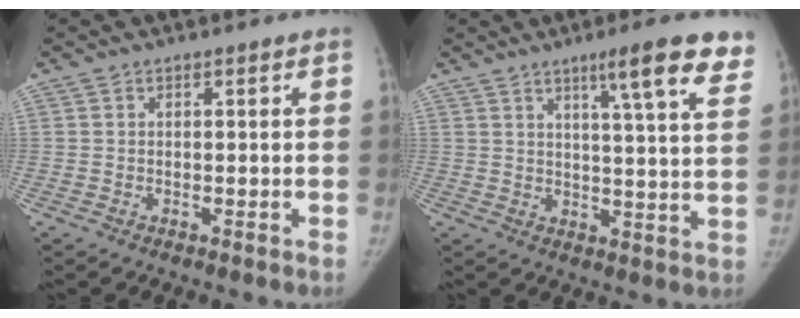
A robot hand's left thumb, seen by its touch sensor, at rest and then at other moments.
{"total": 12.5, "force": [8.1, 1.1, 9.5], "torque": [-0.117, -0.038, 0.101]}